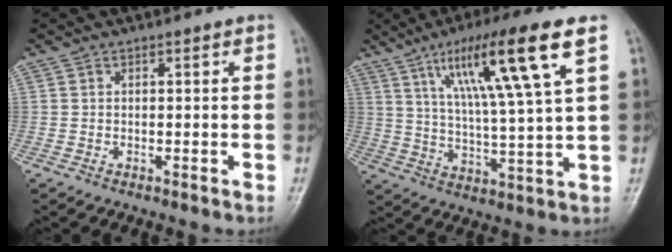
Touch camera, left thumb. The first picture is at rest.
{"total": 17.1, "force": [7.9, 1.4, 15.1], "torque": [-0.263, -0.018, 0.135]}